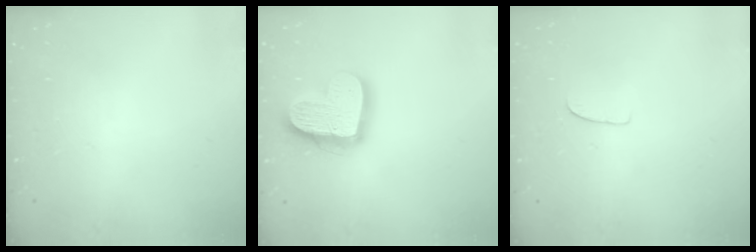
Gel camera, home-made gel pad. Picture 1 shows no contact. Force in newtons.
{"total": 18.3, "press": 18.3, "slide": 1.6}
{"total": 5.4, "press": 5.4, "slide": 0.3}